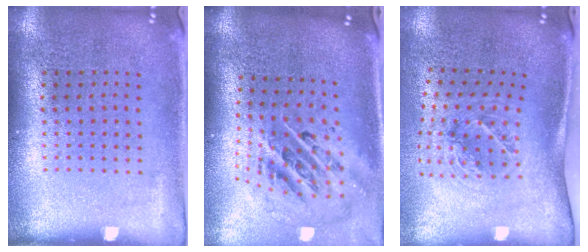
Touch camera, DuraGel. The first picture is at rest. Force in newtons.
{"total": 2.8, "press": 1.9, "slide": 2.1}
{"total": 1.4, "press": 1.2, "slide": 0.8}